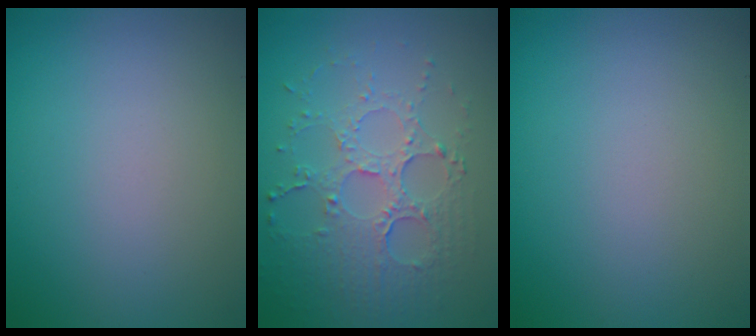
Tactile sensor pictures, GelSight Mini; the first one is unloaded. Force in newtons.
{"total": 4.6, "press": 3.7, "slide": 2.8}
{"total": 0.0}